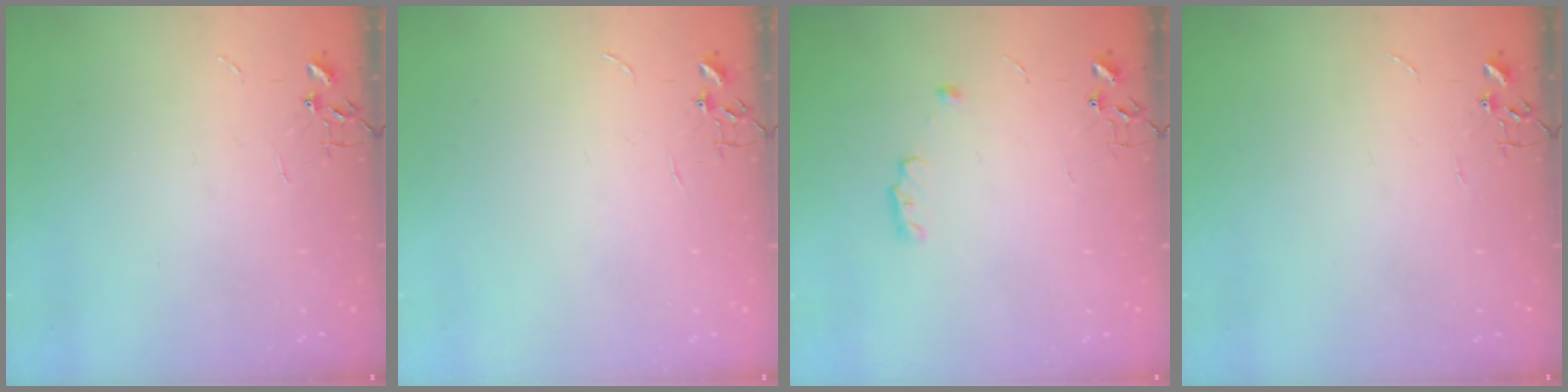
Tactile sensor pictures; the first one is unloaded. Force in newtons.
{"total": 0.0}
{"total": 6.1, "press": 5.9, "slide": 1.6}
{"total": 0.0}